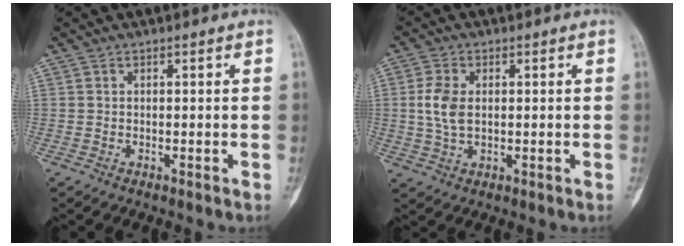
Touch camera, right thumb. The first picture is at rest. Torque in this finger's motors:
{"motor_torque": [0.05, 1.65, 0.68, -0.07, 0.04]}